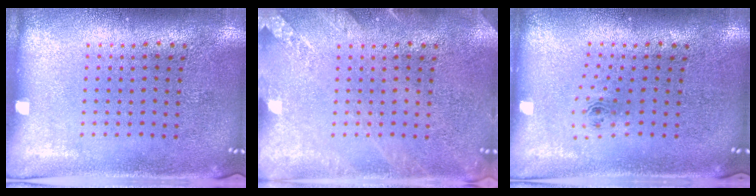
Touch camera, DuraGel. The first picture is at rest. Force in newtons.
{"total": 2.1, "press": 2.1, "slide": 0.2}
{"total": 0.8, "press": 0.3, "slide": 0.7}